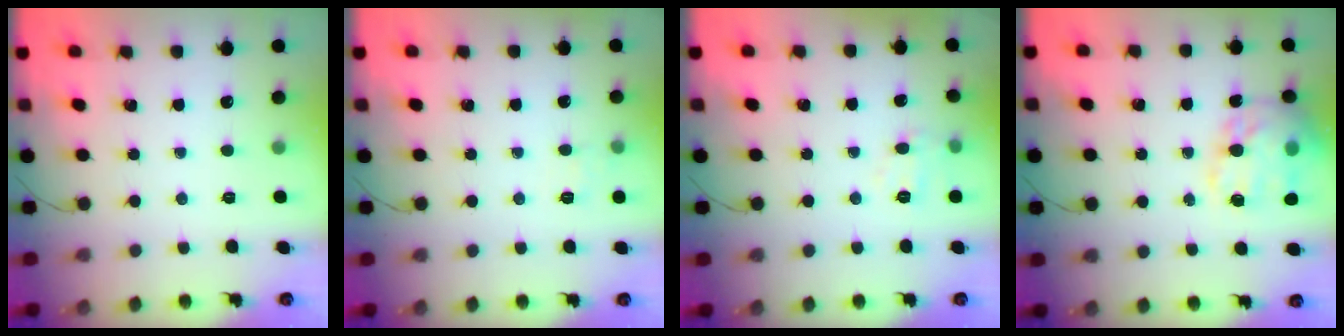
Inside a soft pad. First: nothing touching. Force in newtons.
{"total": 5.0, "press": 4.7, "slide": 1.4}
{"total": 6.5, "press": 6.4, "slide": 1.1}
{"total": 21.0, "press": 20.7, "slide": 3.2}